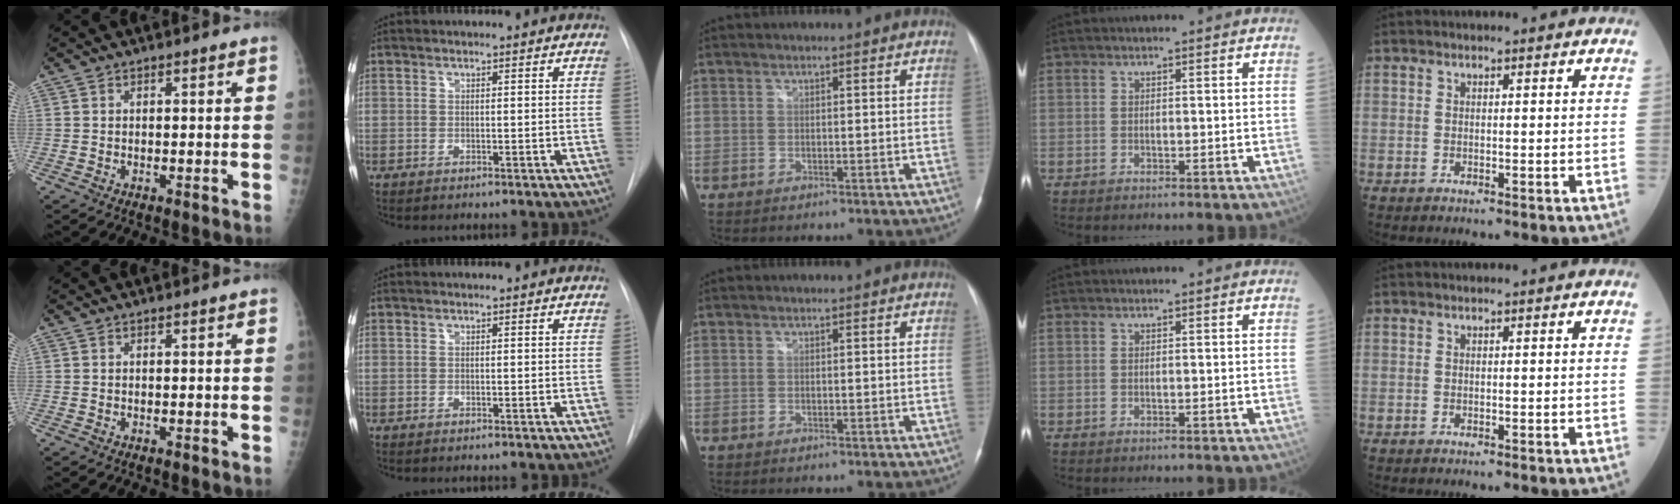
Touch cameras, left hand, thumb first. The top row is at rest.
{}